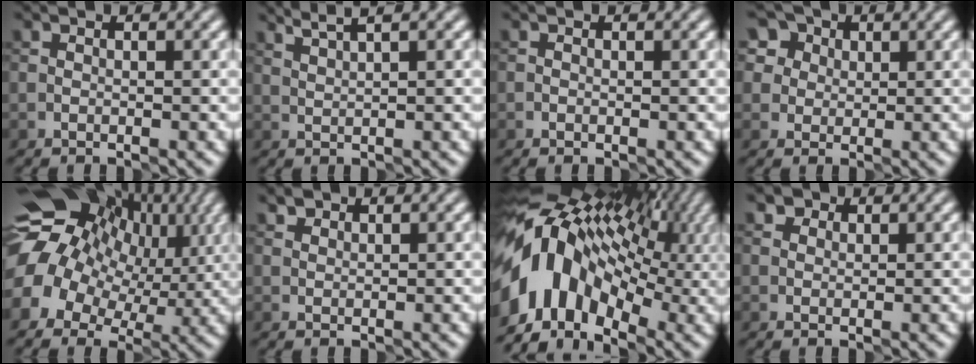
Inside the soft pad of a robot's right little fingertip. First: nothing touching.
{"total": 2.9, "force": [2.3, 0.6, 1.5], "torque": [-0.007, 0.012, 0.023]}
{"total": 0.0}
{"total": 6.8, "force": [3.6, 5.2, 2.5], "torque": [-0.035, 0.031, 0.038]}
{"total": 14.5, "force": [3.3, 11.4, 8.4], "torque": [-0.142, 0.018, 0.051]}
{"total": 1.6, "force": [1.4, 0.7, 0.4], "torque": [-0.002, 0.000, 0.015]}
{"total": 13.2, "force": [-0.3, 9.4, 9.4], "torque": [-0.176, 0.022, -0.011]}
{"total": 2.5, "force": [1.8, 1.5, 1.0], "torque": [-0.014, 0.004, 0.012]}